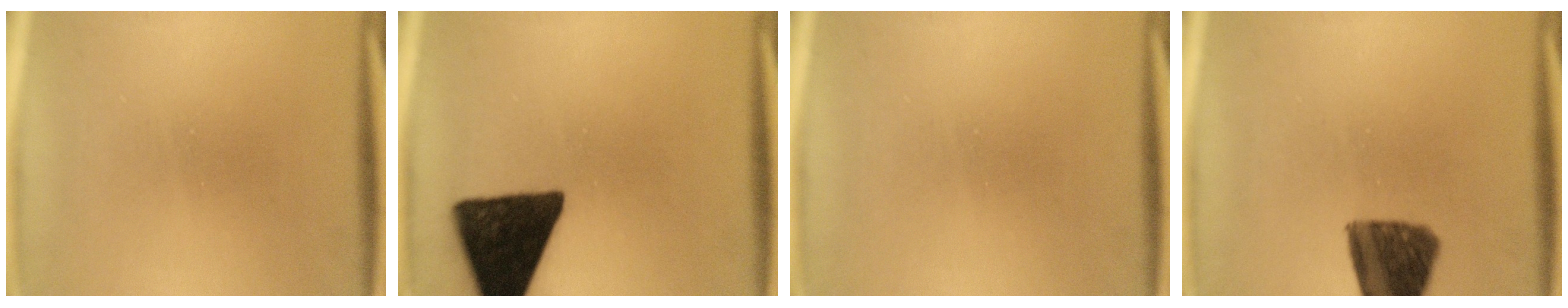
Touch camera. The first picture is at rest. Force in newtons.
{"total": 15.9}
{"total": 0.0}
{"total": 11.2}